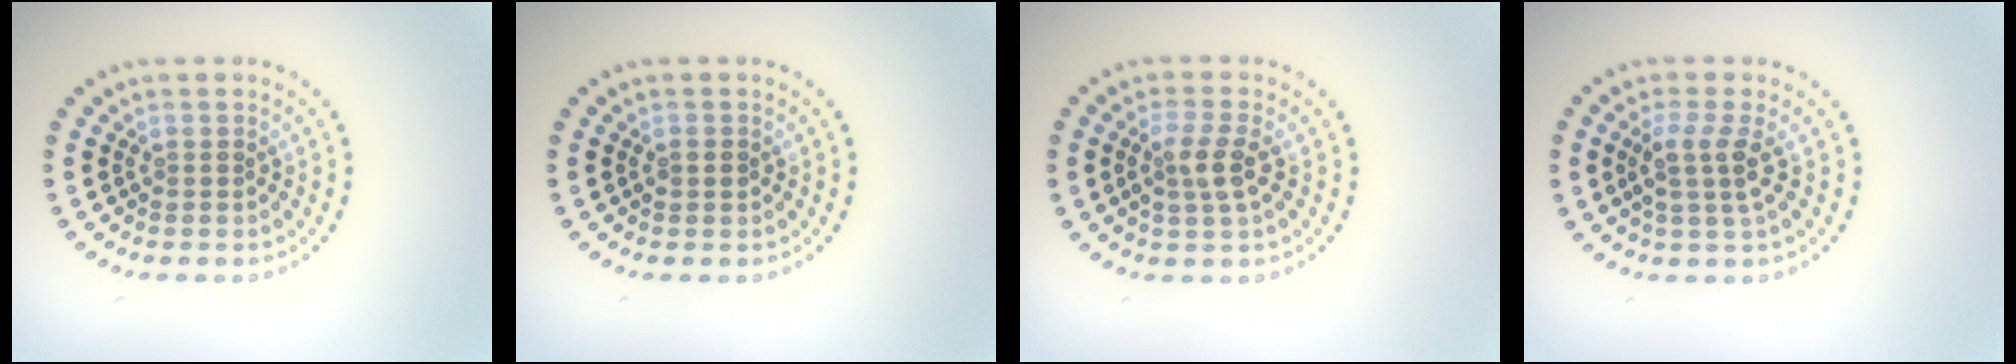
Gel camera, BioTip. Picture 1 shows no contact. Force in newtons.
{"total": 0.9, "press": 0.9, "slide": 0.1}
{"total": 2.5, "press": 2.3, "slide": 0.9}
{"total": 2.7, "press": 2.1, "slide": 1.6}